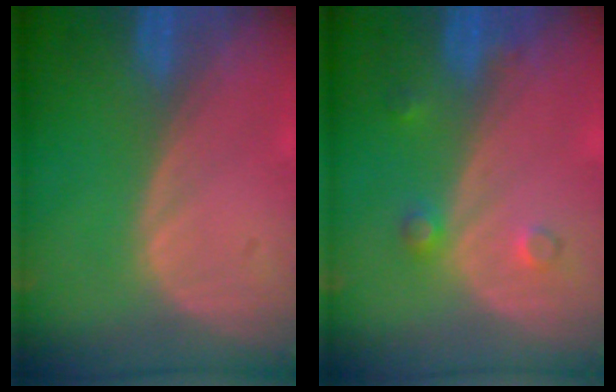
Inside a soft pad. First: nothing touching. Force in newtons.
{"total": 2.3, "press": 2.3, "slide": 0.2}